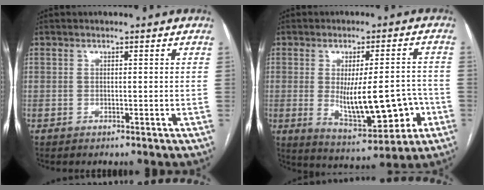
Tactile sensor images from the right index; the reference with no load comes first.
{"total": 14.7, "force": [-3.0, 3.1, 14.1], "torque": [-0.222, -0.001, -0.035]}